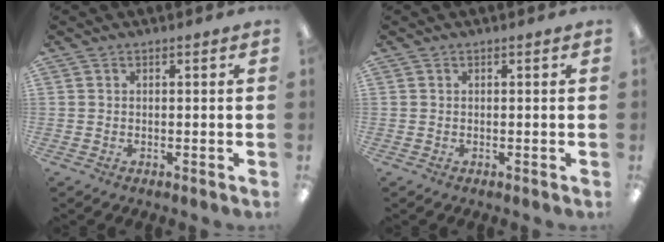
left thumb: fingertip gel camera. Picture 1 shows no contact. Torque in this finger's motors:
{"motor_torque": [-0.04, -0.04, 0.04, -0.03, 0.00]}